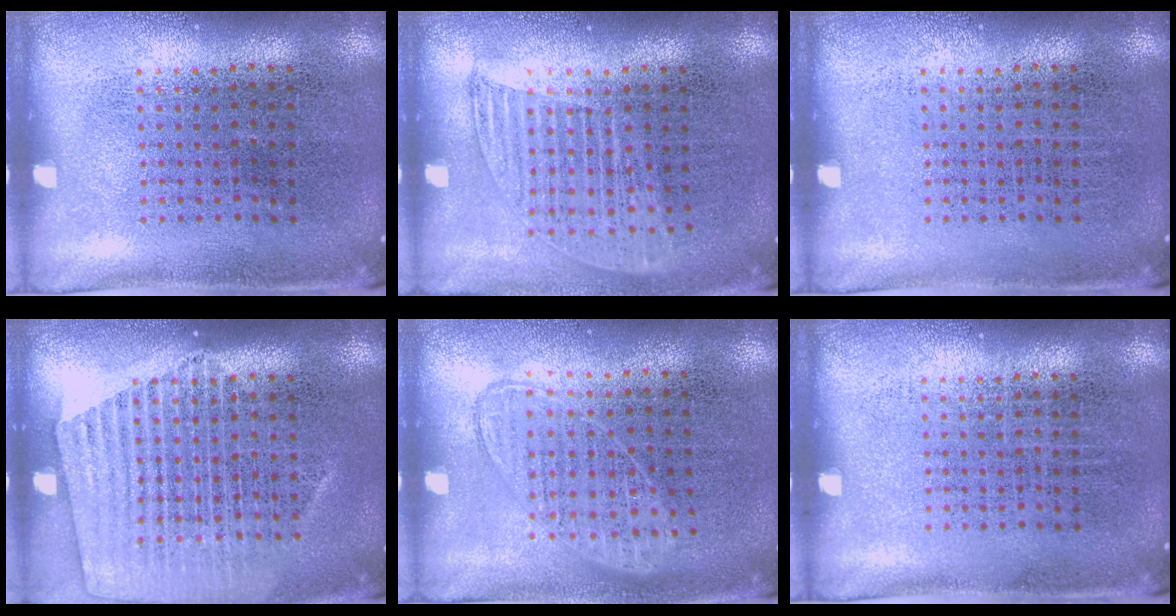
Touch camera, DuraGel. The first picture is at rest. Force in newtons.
{"total": 1.2, "press": 1.1, "slide": 0.5}
{"total": 0.0}
{"total": 1.6, "press": 1.5, "slide": 0.6}
{"total": 0.9, "press": 0.8, "slide": 0.3}
{"total": 0.0}